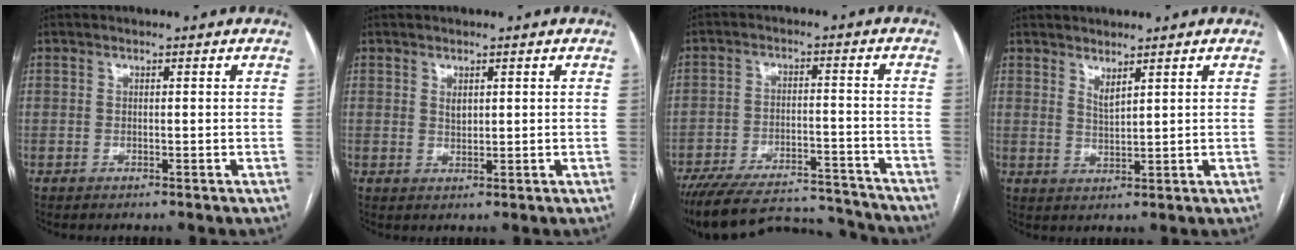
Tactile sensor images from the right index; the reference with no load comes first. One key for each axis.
{"total": 1.4, "fx": 0.7, "fy": 0.8, "fz": 1.0, "tx": -0.017, "ty": -0.001, "tz": 0.016}
{"total": 20.4, "fx": -18.8, "fy": 4.4, "fz": 6.4, "tx": -0.122, "ty": 0.002, "tz": -0.271}
{"total": 2.1, "fx": 1.7, "fy": 0.1, "fz": 1.2, "tx": -0.027, "ty": -0.014, "tz": 0.037}